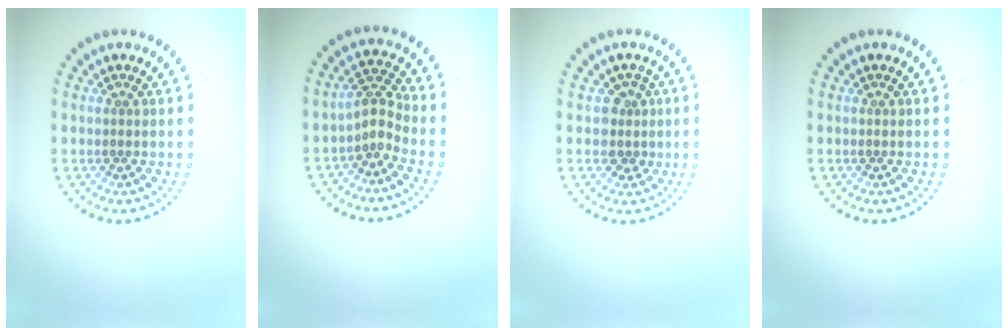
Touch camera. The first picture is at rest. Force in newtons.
{"total": 2.3, "press": 1.6, "slide": 1.6}
{"total": 2.0, "press": 1.6, "slide": 1.2}
{"total": 0.0}